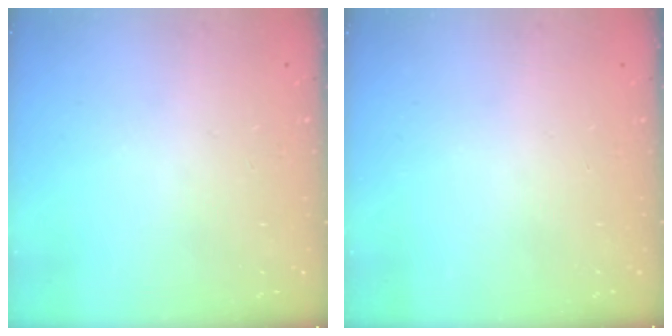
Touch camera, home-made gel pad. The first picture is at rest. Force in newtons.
{"total": 0.0}